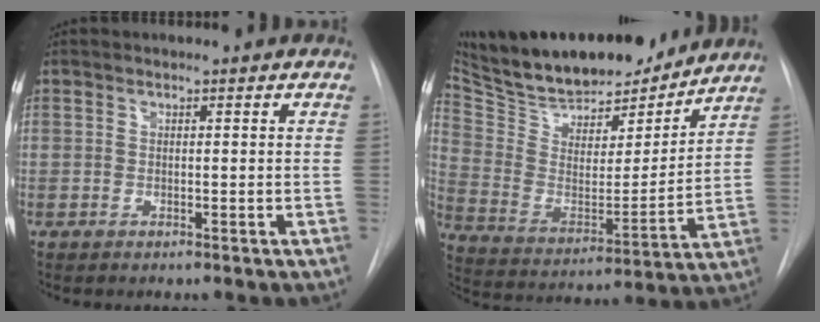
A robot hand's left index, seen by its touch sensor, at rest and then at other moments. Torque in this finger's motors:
{"motor_torque": [-0.19, -0.78, 0.31, 0.06]}